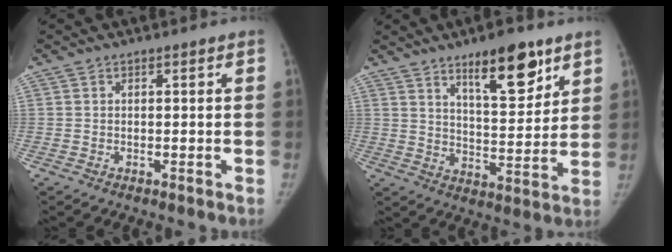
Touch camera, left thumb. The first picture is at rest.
{"total": 13.3, "force": [8.4, 4.4, 9.3], "torque": [-0.111, -0.054, 0.136]}